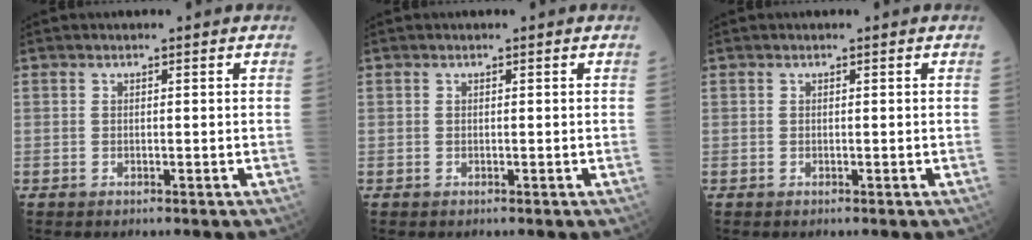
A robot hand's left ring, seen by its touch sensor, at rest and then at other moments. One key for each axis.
{"total": 0.0}
{"total": 0.0}